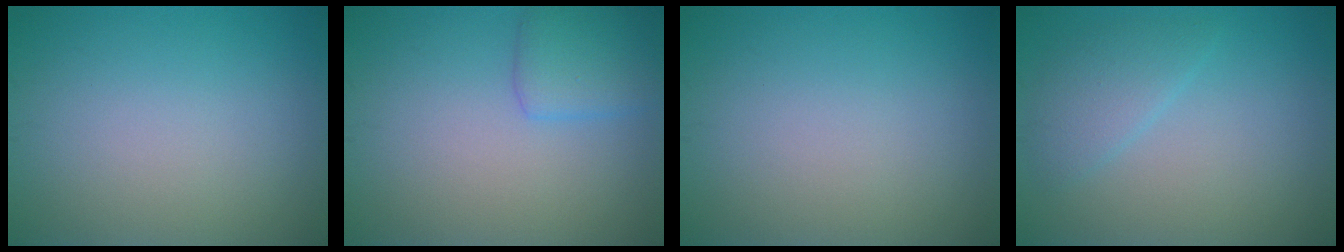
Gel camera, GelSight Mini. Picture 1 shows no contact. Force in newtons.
{"total": 2.7, "press": 2.7, "slide": 0.0}
{"total": 0.0}
{"total": 2.3, "press": 2.3, "slide": 0.3}